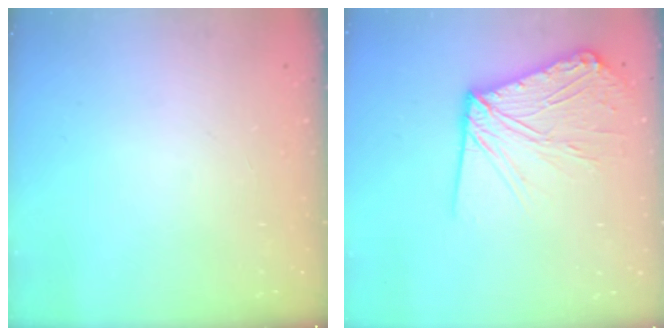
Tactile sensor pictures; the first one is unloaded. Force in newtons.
{"total": 13.3, "press": 13.2, "slide": 1.6}